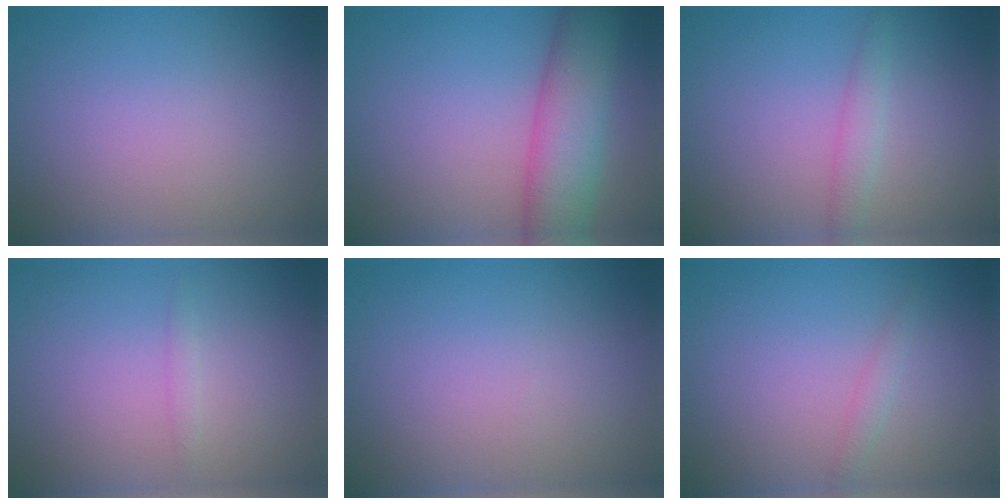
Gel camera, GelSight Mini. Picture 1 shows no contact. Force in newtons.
{"total": 7.5, "press": 7.5, "slide": 0.3}
{"total": 1.7, "press": 1.7, "slide": 0.1}
{"total": 0.7, "press": 0.7, "slide": 0.1}
{"total": 0.0}
{"total": 1.0, "press": 1.0, "slide": 0.0}